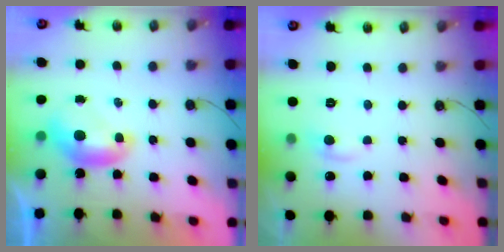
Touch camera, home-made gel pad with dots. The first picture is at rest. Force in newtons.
{"total": 1.7, "press": 1.4, "slide": 0.9}